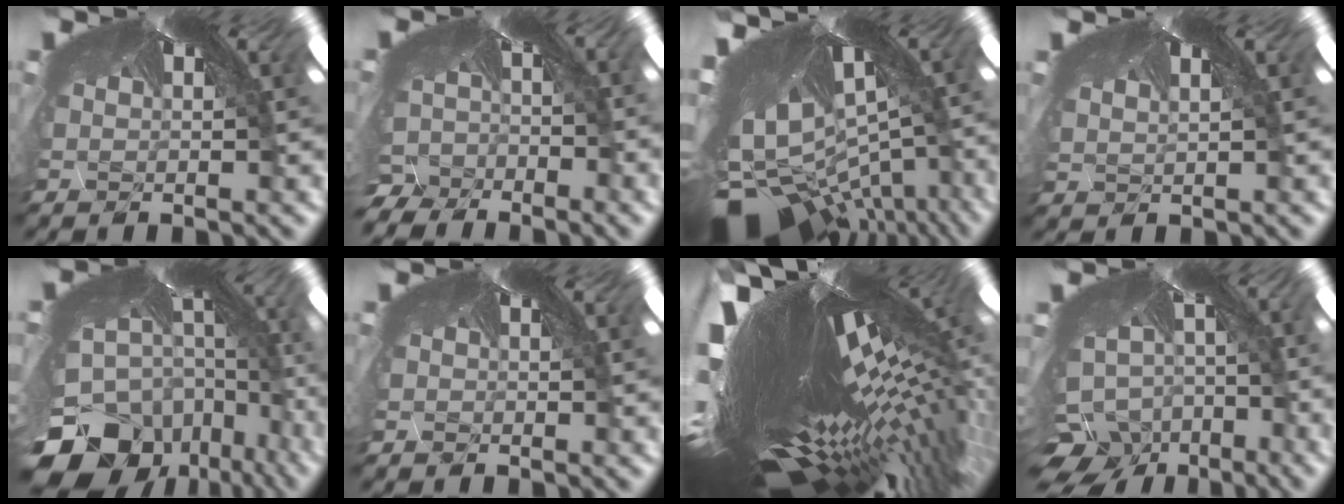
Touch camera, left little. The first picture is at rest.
{"total": 8.6, "force": [-8.3, 1.7, 1.0], "torque": [-0.023, -0.073, -0.114]}
{"total": 9.4, "force": [-9.4, 0.7, 0.0], "torque": [-0.050, -0.133, -0.100]}
{"total": 0.9, "force": [0.3, 0.8, 0.3], "torque": [-0.026, 0.001, 0.010]}
{"total": 11.1, "force": [-10.8, 2.4, -1.1], "torque": [-0.041, -0.115, -0.131]}
{"total": 0.8, "force": [-0.5, 0.0, -0.6], "torque": [0.007, -0.006, -0.003]}
{"total": 8.2, "force": [-7.1, -2.3, 3.5], "torque": [-0.126, -0.089, -0.076]}
{"total": 10.8, "force": [-10.5, 2.6, 0.1], "torque": [-0.026, -0.074, -0.165]}